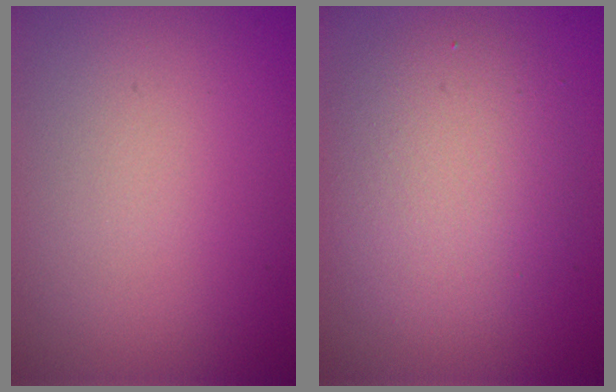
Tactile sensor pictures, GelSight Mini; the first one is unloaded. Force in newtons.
{"total": 5.8, "press": 5.8, "slide": 0.2}